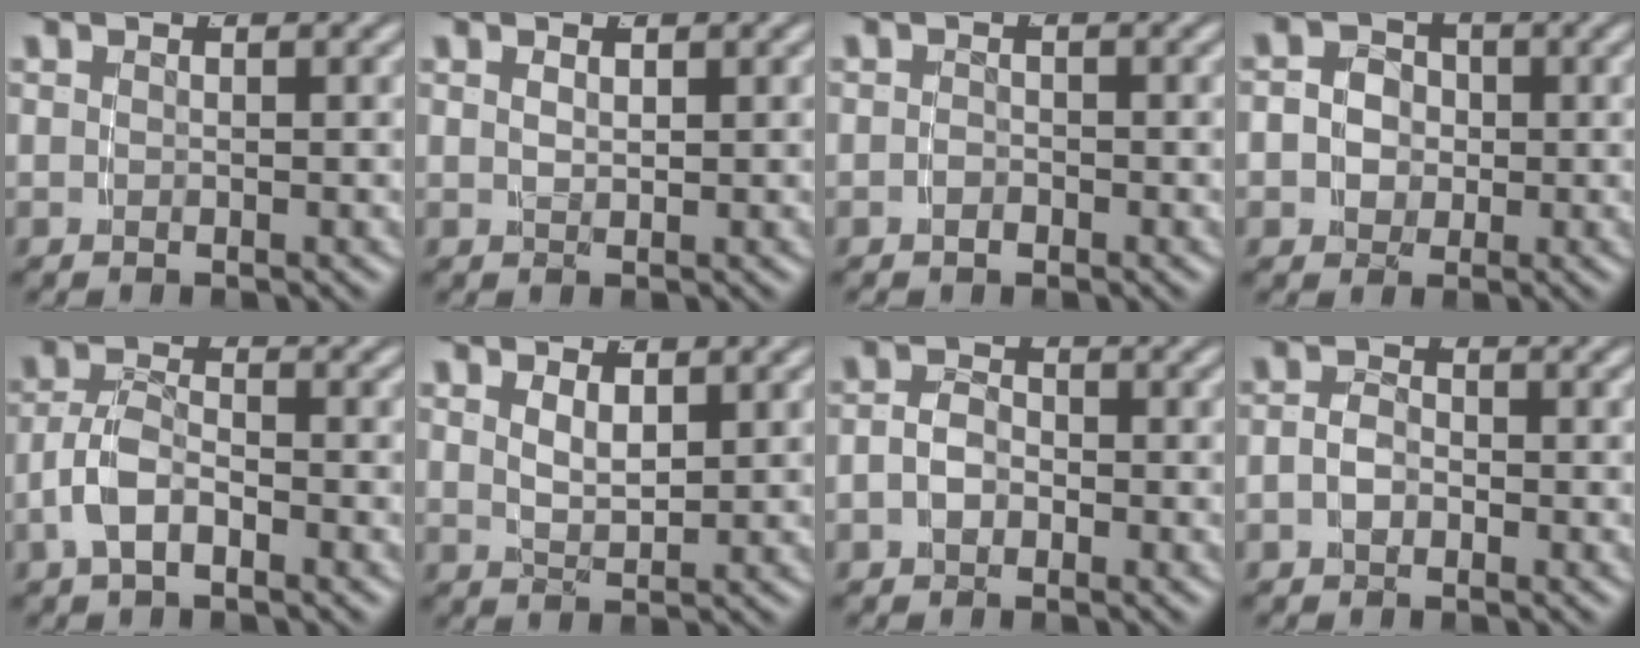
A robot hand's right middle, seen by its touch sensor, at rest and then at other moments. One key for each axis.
{"total": 0.9, "fx": 0.4, "fy": 0.0, "fz": 0.8, "tx": -0.012, "ty": -0.006, "tz": 0.017}
{"total": 0.7, "fx": -0.7, "fy": 0.2, "fz": 0.1, "tx": -0.008, "ty": -0.008, "tz": -0.009}
{"total": 5.6, "fx": -0.5, "fy": 5.1, "fz": 2.2, "tx": -0.061, "ty": -0.024, "tz": -0.006}
{"total": 3.4, "fx": -1.6, "fy": 1.8, "fz": 2.4, "tx": -0.052, "ty": -0.008, "tz": -0.026}
{"total": 2.2, "fx": 0.8, "fy": 0.8, "fz": 1.9, "tx": -0.031, "ty": -0.010, "tz": 0.026}
{"total": 2.8, "fx": -1.0, "fy": 2.1, "fz": 1.5, "tx": -0.038, "ty": -0.010, "tz": -0.014}
{"total": 2.0, "fx": -0.9, "fy": 1.4, "fz": 1.1, "tx": -0.031, "ty": -0.009, "tz": -0.013}